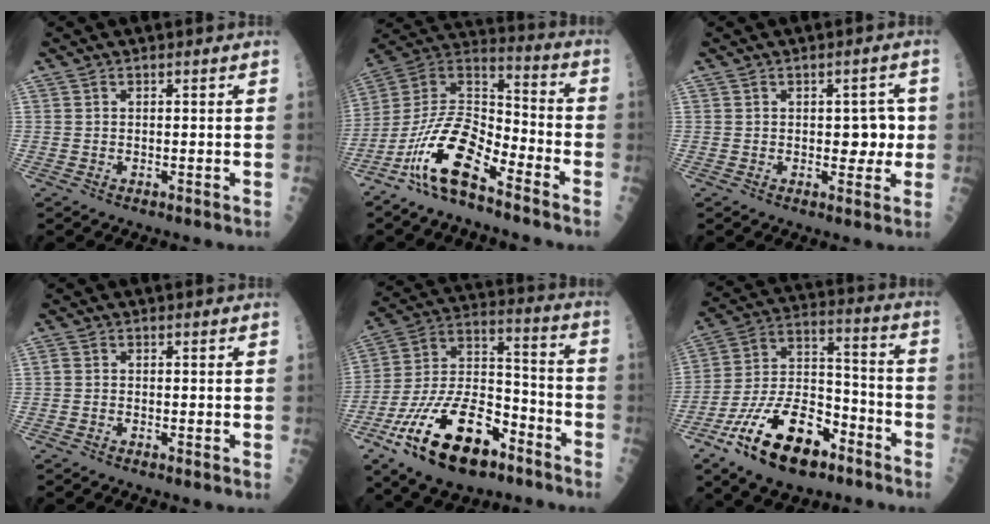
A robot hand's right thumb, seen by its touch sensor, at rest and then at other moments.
{"total": 16.3, "force": [-9.6, 5.7, 11.9], "torque": [-0.222, 0.074, -0.185]}
{"total": 4.6, "force": [0.1, 2.8, 3.6], "torque": [-0.015, 0.001, 0.000]}
{"total": 1.0, "force": [-0.5, 0.4, 0.8], "torque": [-0.016, 0.001, -0.017]}
{"total": 24.3, "force": [-12.6, 11.9, 17.0], "torque": [-0.342, 0.060, -0.221]}
{"total": 21.1, "force": [-11.6, 10.2, 14.3], "torque": [-0.256, 0.071, -0.205]}